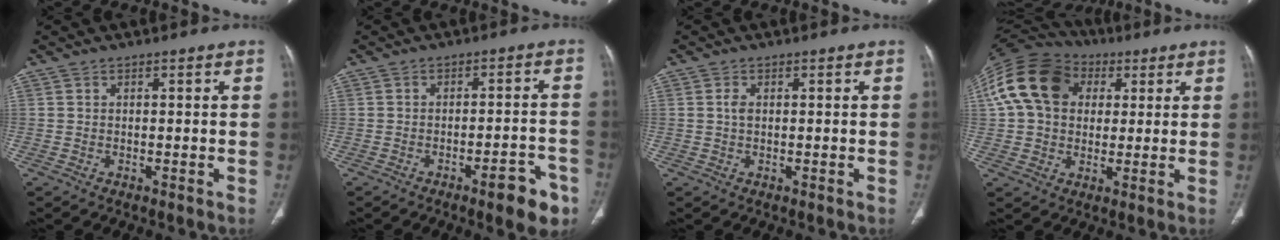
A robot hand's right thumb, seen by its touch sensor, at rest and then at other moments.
{"total": 8.1, "force": [-4.8, 2.4, 6.1], "torque": [-0.062, 0.028, -0.059]}
{"total": 1.4, "force": [0.2, 0.9, 1.0], "torque": [-0.019, 0.001, 0.001]}
{"total": 18.7, "force": [4.7, 14.2, 11.2], "torque": [-0.218, 0.029, 0.076]}